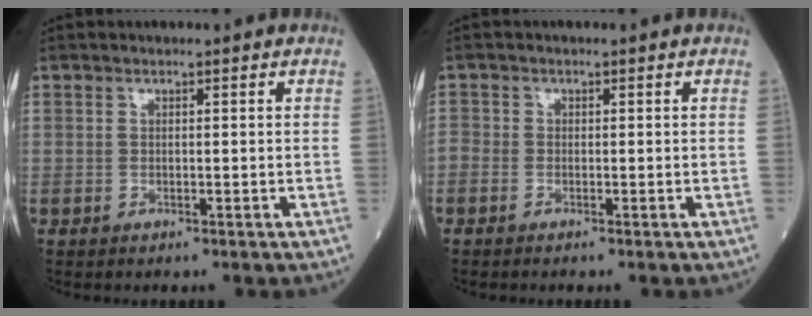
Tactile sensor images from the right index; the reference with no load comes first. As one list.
[{"total": 1.4, "force": [-1.0, 0.7, 0.6], "torque": [-0.021, -0.001, -0.018]}]